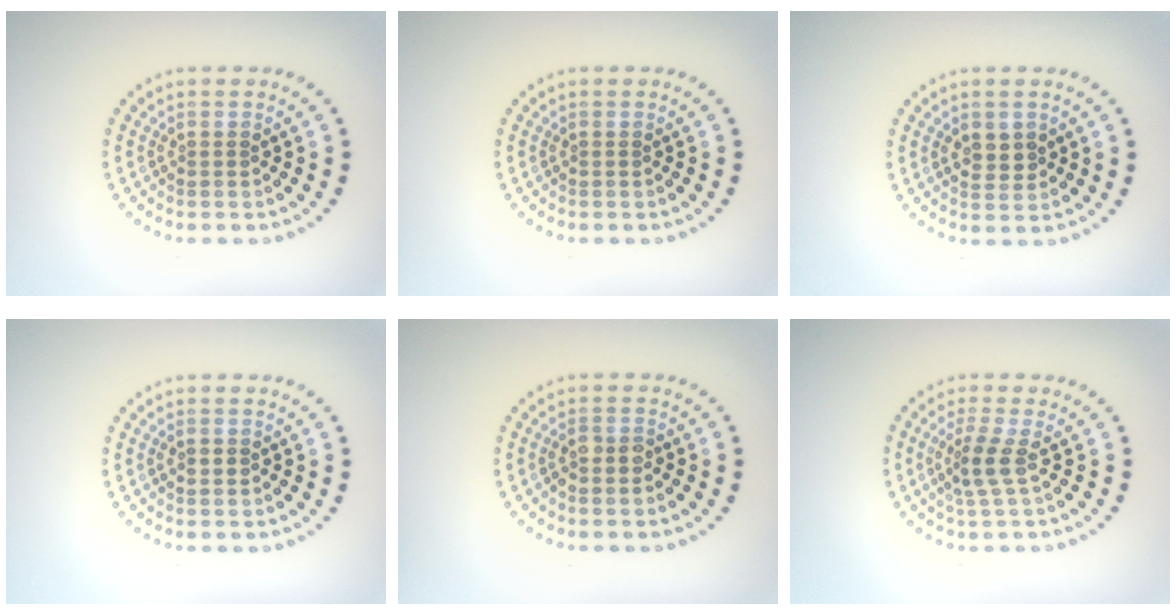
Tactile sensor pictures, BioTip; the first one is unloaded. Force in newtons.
{"total": 0.0}
{"total": 1.6, "press": 1.5, "slide": 0.5}
{"total": 1.1, "press": 1.1, "slide": 0.1}
{"total": 1.7, "press": 1.6, "slide": 0.7}
{"total": 2.2, "press": 1.8, "slide": 1.4}